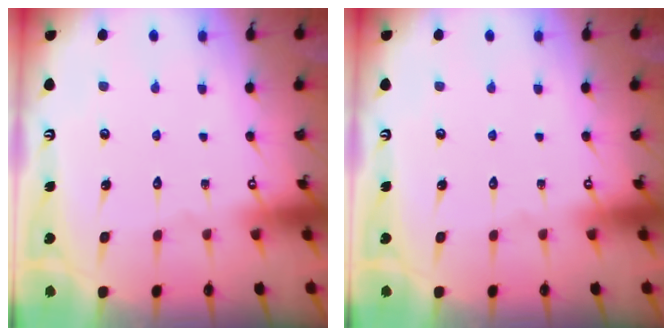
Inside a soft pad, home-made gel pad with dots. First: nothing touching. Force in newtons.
{"total": 0.0}